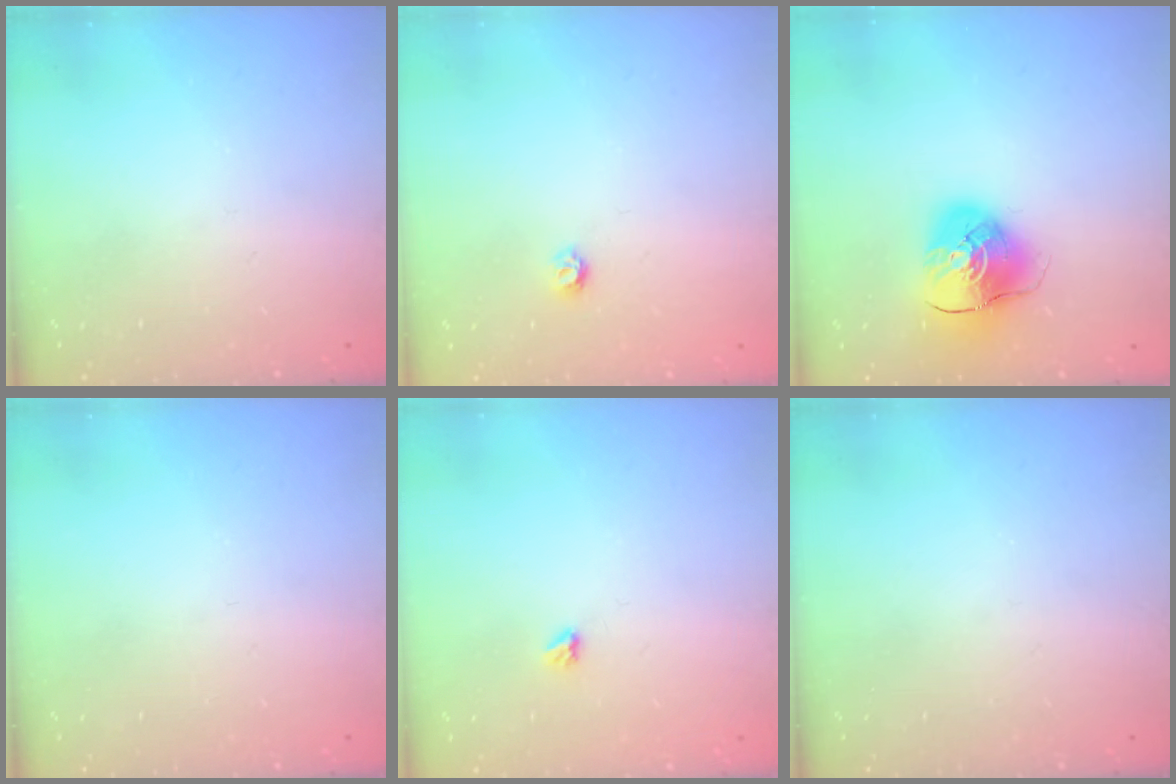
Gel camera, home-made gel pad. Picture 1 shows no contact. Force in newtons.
{"total": 3.2, "press": 3.2, "slide": 0.3}
{"total": 9.1, "press": 9.0, "slide": 1.2}
{"total": 0.0}
{"total": 2.9, "press": 2.9, "slide": 0.5}
{"total": 0.0}